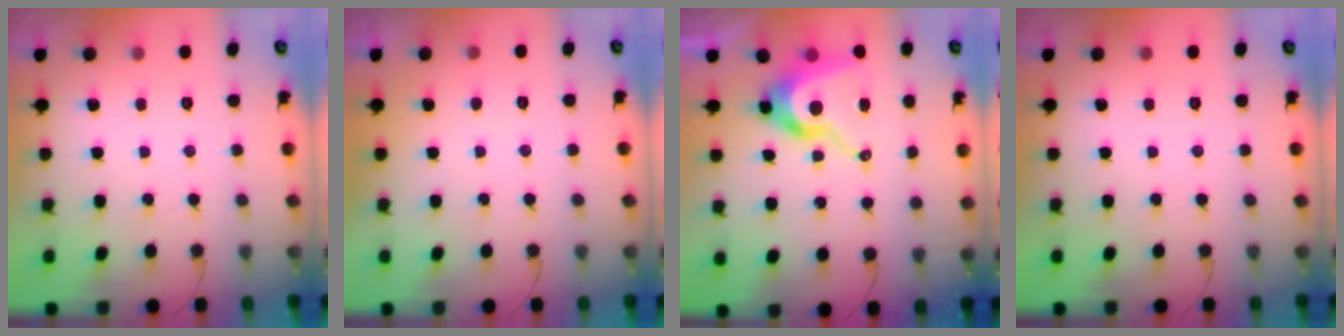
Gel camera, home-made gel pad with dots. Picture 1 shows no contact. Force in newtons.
{"total": 3.4, "press": 3.3, "slide": 0.3}
{"total": 13.8, "press": 13.7, "slide": 1.1}
{"total": 0.0}